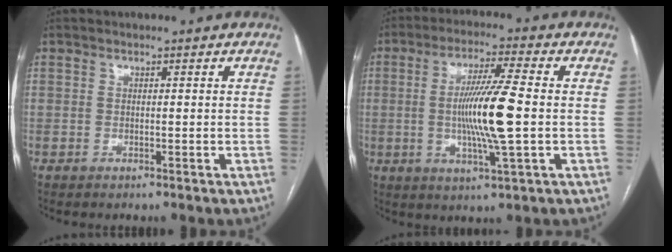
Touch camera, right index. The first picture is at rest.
{"total": 11.3, "force": [-0.6, 0.1, 11.3], "torque": [-0.214, -0.006, -0.014]}